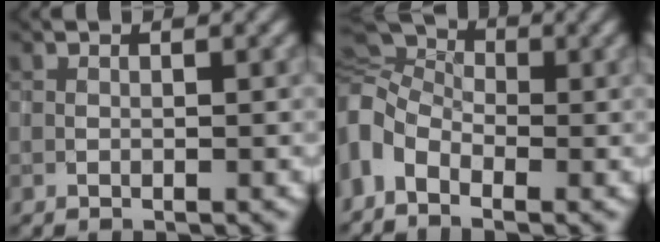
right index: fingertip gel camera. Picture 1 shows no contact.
{"total": 6.5, "force": [-1.3, 4.5, 4.5], "torque": [-0.111, 0.000, -0.039]}